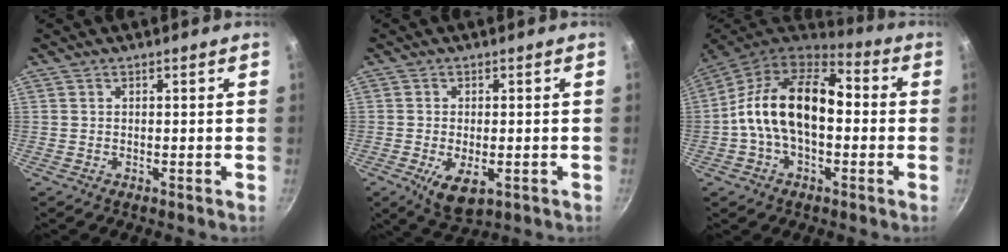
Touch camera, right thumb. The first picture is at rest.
{"total": 6.5, "force": [-2.2, 3.1, 5.3], "torque": [-0.090, -0.008, -0.028]}
{"total": 19.2, "force": [-0.3, 11.3, 15.6], "torque": [-0.267, 0.043, -0.013]}